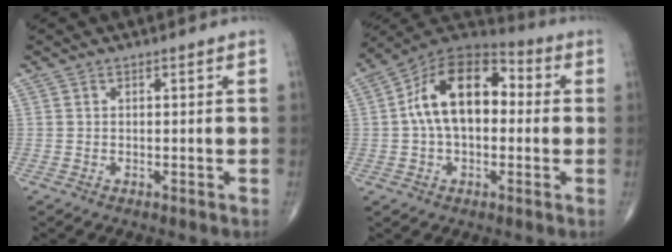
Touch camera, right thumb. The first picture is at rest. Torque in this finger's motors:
{"motor_torque": [-0.29, 1.07, 0.37, -0.18, 0.13]}